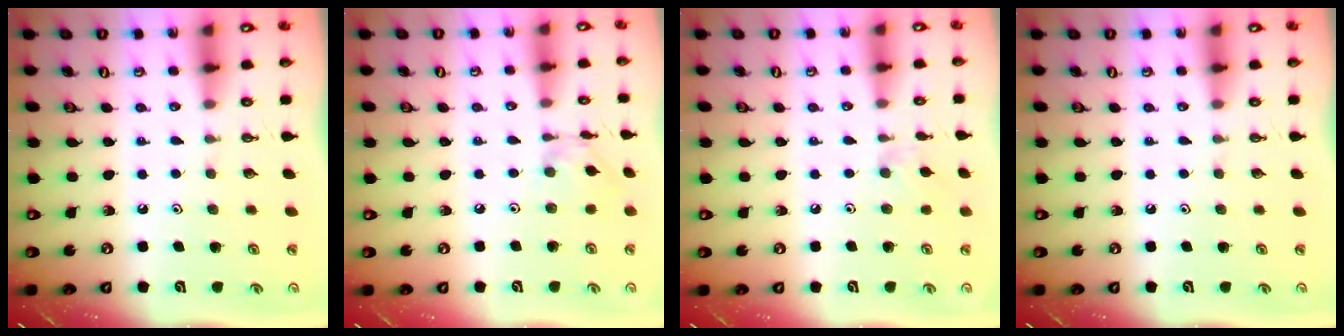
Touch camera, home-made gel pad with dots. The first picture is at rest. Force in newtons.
{"total": 3.2, "press": 3.2, "slide": 0.2}
{"total": 5.0, "press": 4.9, "slide": 0.8}
{"total": 0.0}